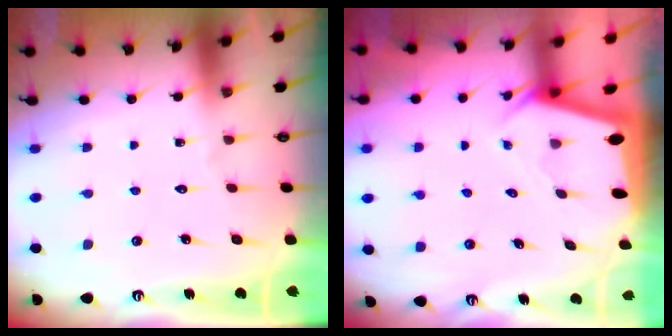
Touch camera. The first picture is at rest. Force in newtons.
{"total": 2.5, "press": 2.5, "slide": 0.2}